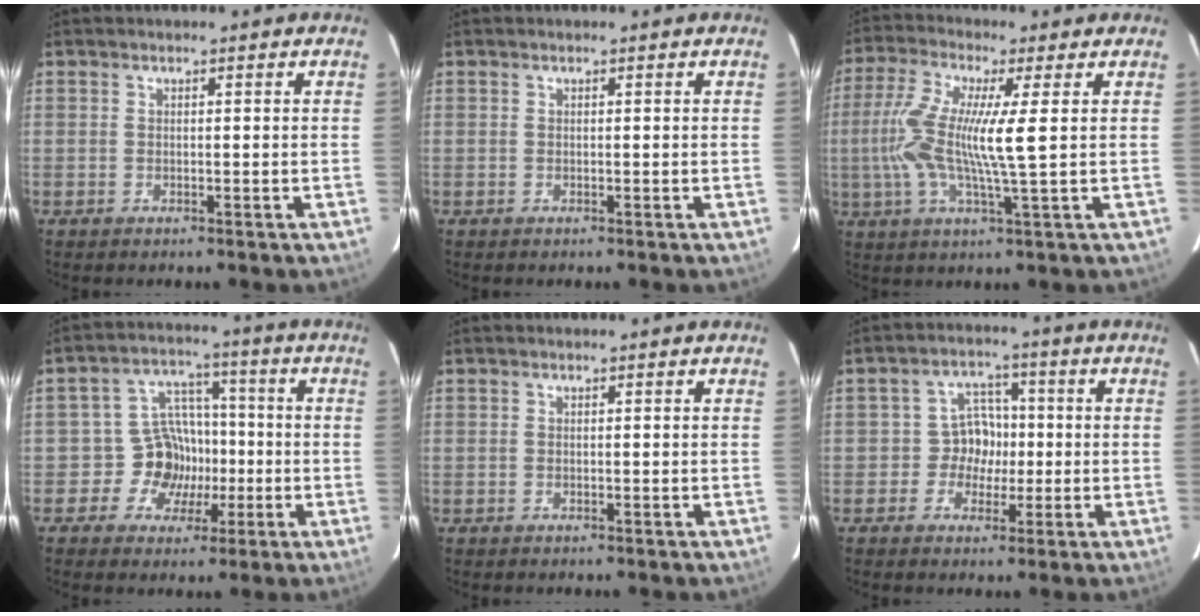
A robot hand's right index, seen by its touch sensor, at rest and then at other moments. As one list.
[{"total": 0.0}, {"total": 12.4, "force": [0.3, 0.4, 12.4], "torque": [-0.242, -0.005, 0.002]}, {"total": 8.1, "force": [-2.7, 7.5, 1.5], "torque": [-0.027, 0.034, -0.047]}, {"total": 0.0}, {"total": 5.4, "force": [-1.2, 5.2, 1.1], "torque": [-0.010, 0.020, -0.027]}]